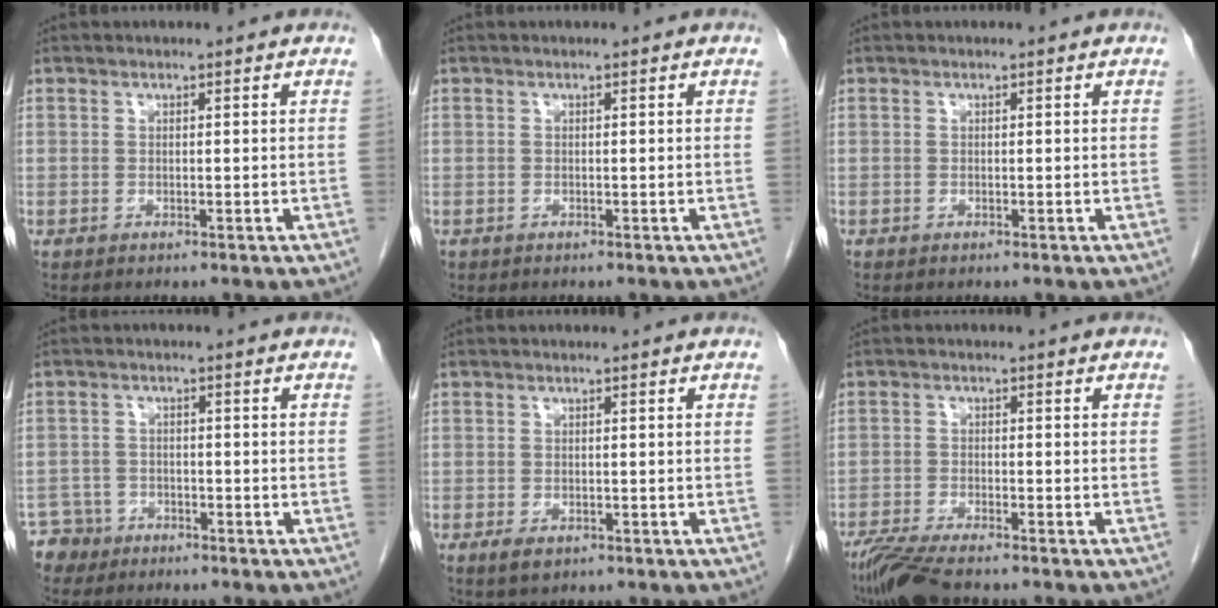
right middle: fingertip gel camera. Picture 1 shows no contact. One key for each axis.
{"total": 0.0}
{"total": 0.0}
{"total": 4.1, "fx": -2.9, "fy": 2.8, "fz": -0.5, "tx": 0.014, "ty": 0.007, "tz": -0.053}
{"total": 2.0, "fx": -1.1, "fy": 1.1, "fz": 1.3, "tx": -0.026, "ty": -0.002, "tz": -0.011}
{"total": 6.6, "fx": -5.5, "fy": 0.6, "fz": 3.7, "tx": -0.068, "ty": -0.020, "tz": -0.101}